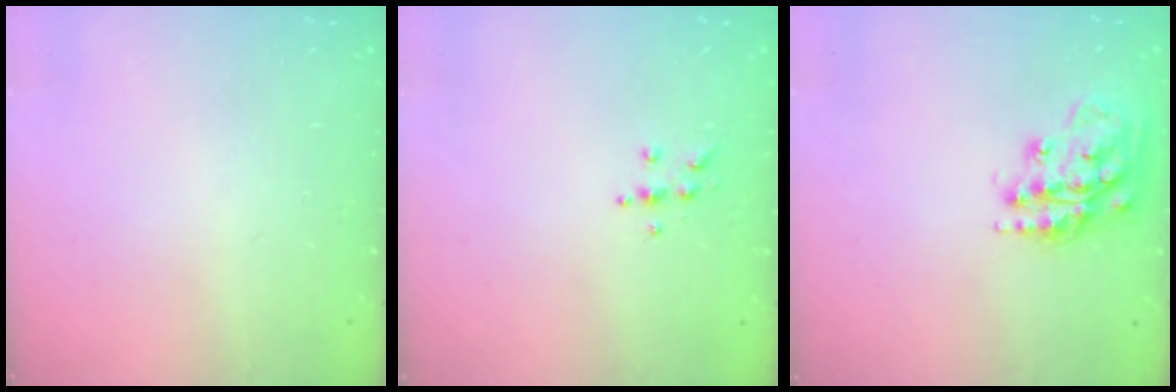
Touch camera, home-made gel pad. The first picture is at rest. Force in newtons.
{"total": 4.3, "press": 4.3, "slide": 0.6}
{"total": 16.1, "press": 16.0, "slide": 1.3}